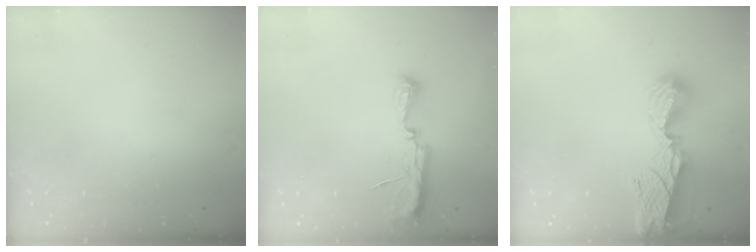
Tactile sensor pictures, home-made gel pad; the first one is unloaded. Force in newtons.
{"total": 7.2, "press": 7.2, "slide": 0.7}
{"total": 9.7, "press": 9.7, "slide": 0.9}